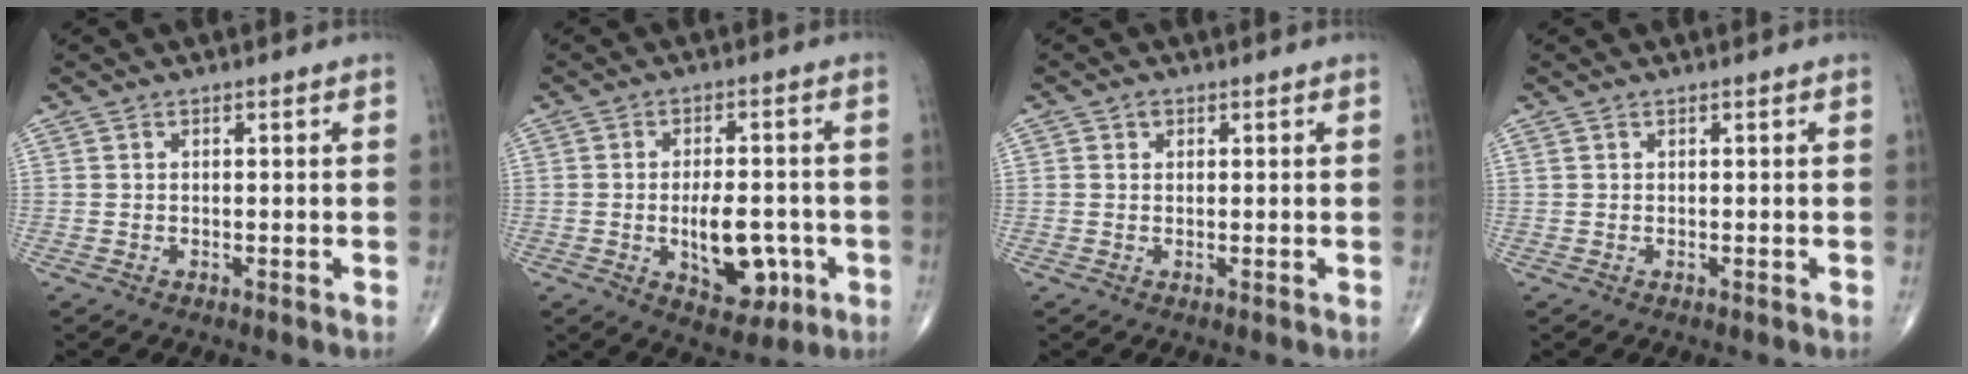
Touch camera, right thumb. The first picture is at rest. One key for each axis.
{"total": 10.4, "fx": -2.5, "fy": 5.6, "fz": 8.5, "tx": -0.099, "ty": 0.009, "tz": -0.025}
{"total": 1.2, "fx": 0.4, "fy": 1.0, "fz": 0.4, "tx": 0.001, "ty": 0.000, "tz": 0.004}
{"total": 0.0}